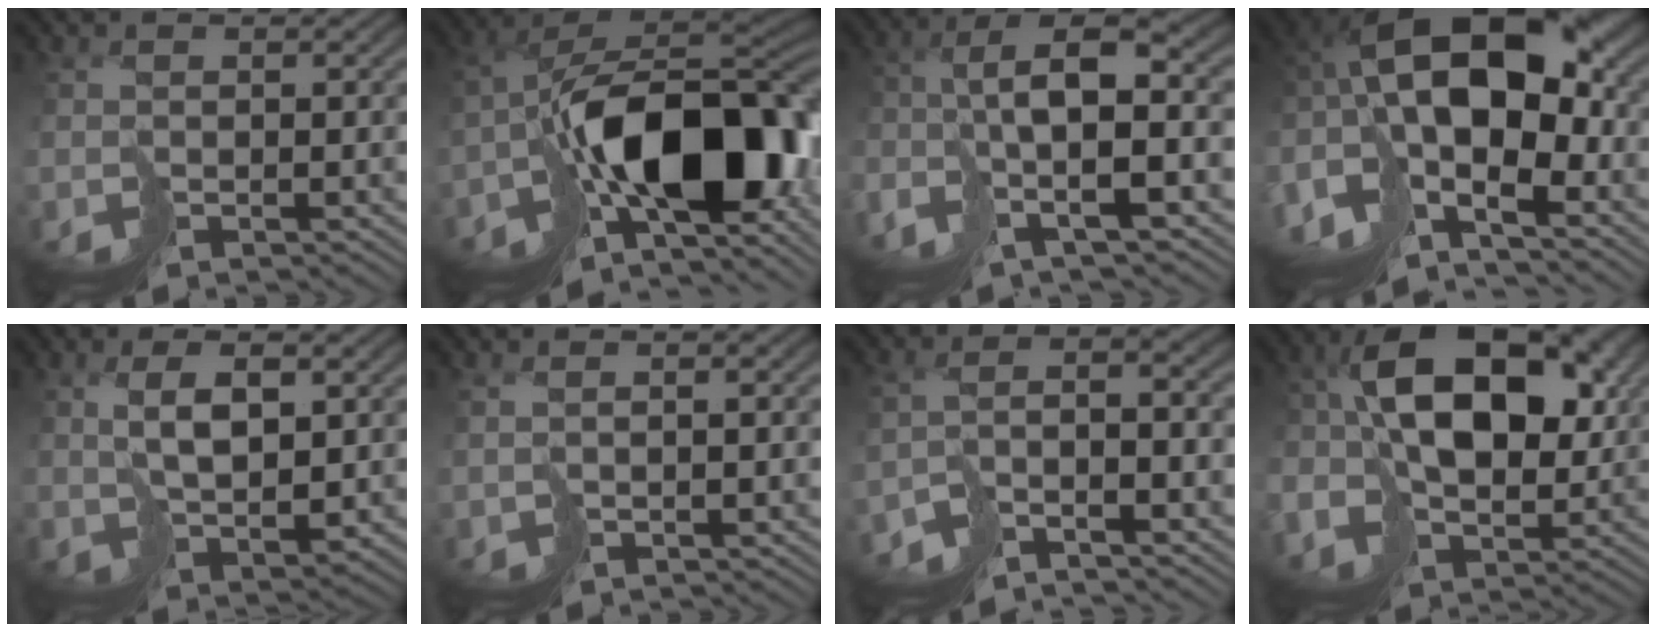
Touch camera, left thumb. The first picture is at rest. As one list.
[{"total": 17.4, "force": [-5.2, 8.8, 14.1], "torque": [-0.225, -0.016, -0.077]}, {"total": 9.9, "force": [-3.3, 2.7, 8.9], "torque": [-0.195, -0.005, -0.057]}, {"total": 17.5, "force": [0.1, 9.3, 14.9], "torque": [-0.307, -0.006, 0.018]}, {"total": 5.8, "force": [2.6, 2.1, 4.7], "torque": [-0.102, -0.003, 0.060]}, {"total": 2.3, "force": [0.8, 0.5, 2.1], "torque": [-0.051, -0.003, 0.021]}, {"total": 5.2, "force": [-4.3, 0.7, 2.9], "torque": [-0.063, -0.003, -0.082]}, {"total": 13.3, "force": [1.7, 8.2, 10.3], "torque": [-0.176, 0.015, 0.028]}]